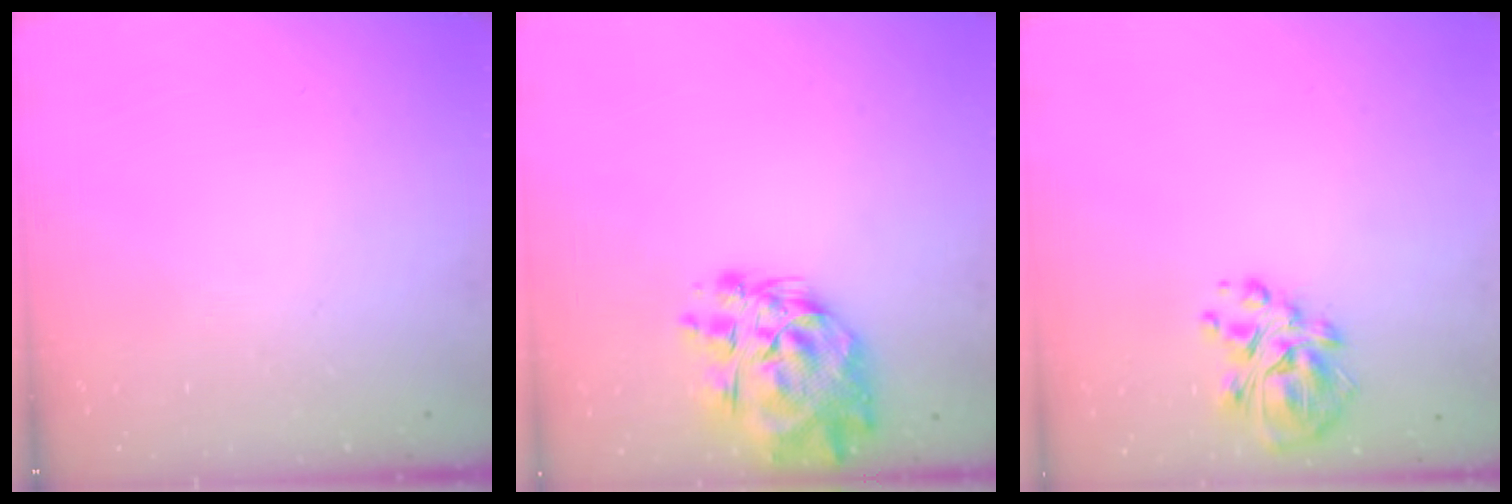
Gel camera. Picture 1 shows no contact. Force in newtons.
{"total": 12.8, "press": 12.2, "slide": 4.1}
{"total": 9.6, "press": 9.0, "slide": 3.1}